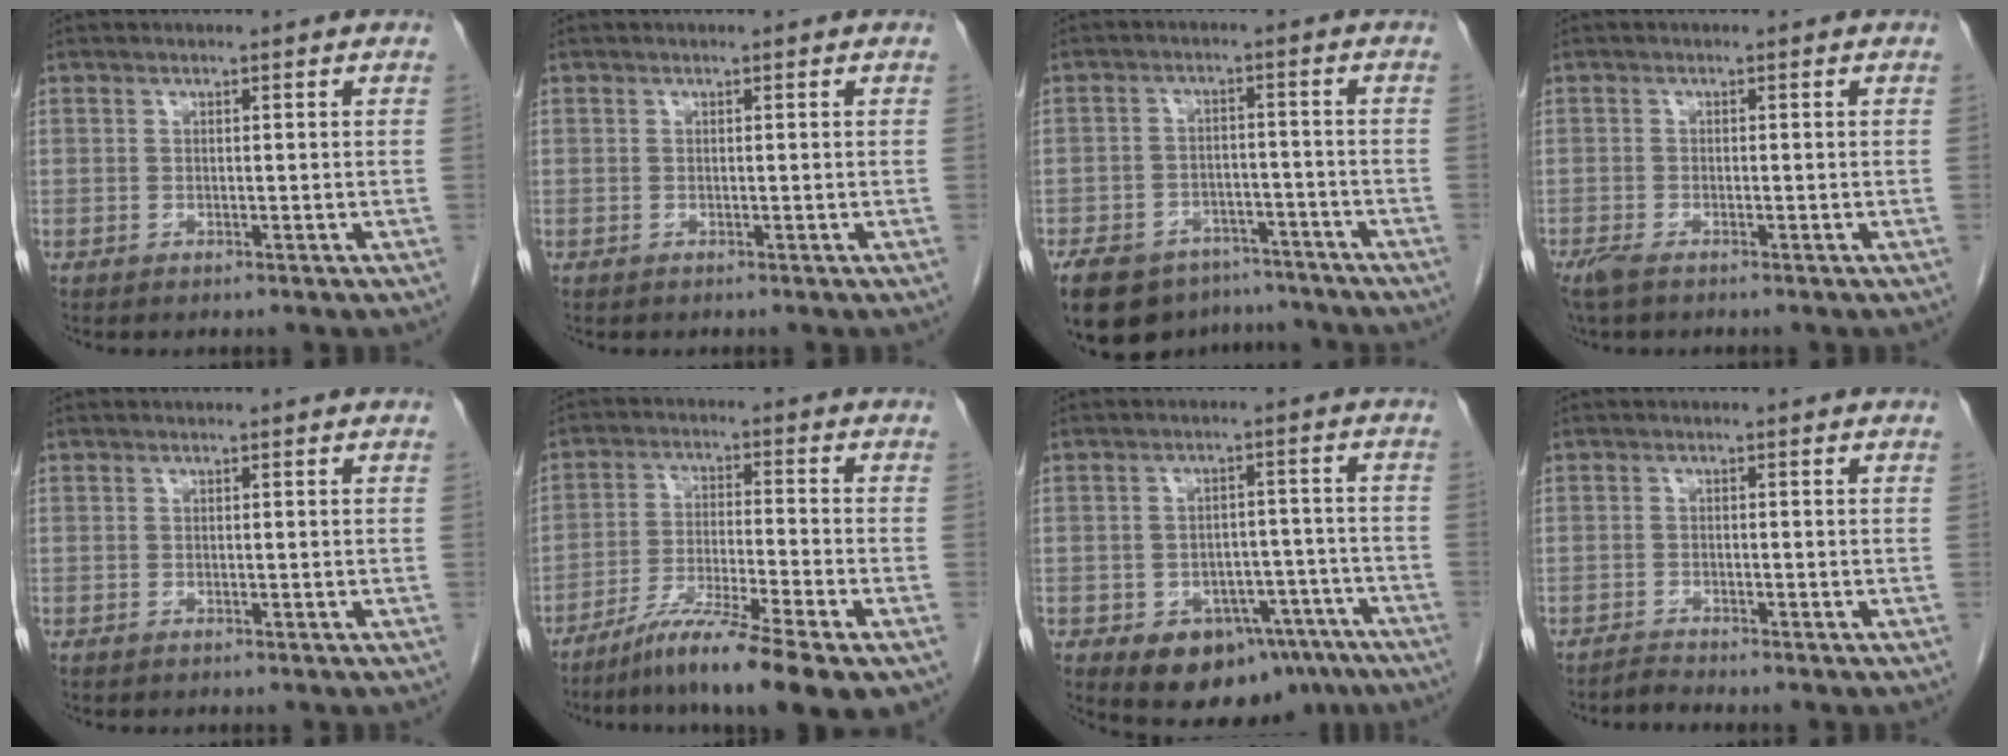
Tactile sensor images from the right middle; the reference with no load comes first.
{"total": 0.0}
{"total": 14.9, "force": [-11.3, 7.9, 5.6], "torque": [-0.113, 0.006, -0.155]}
{"total": 3.2, "force": [-2.4, 1.0, 1.8], "torque": [-0.042, -0.010, -0.040]}
{"total": 0.0}
{"total": 11.1, "force": [-7.6, 0.1, 8.1], "torque": [-0.145, -0.028, -0.132]}
{"total": 12.8, "force": [-8.0, 7.8, 6.2], "torque": [-0.062, 0.028, -0.105]}
{"total": 1.3, "force": [-1.2, -0.4, -0.3], "torque": [0.006, -0.008, -0.022]}